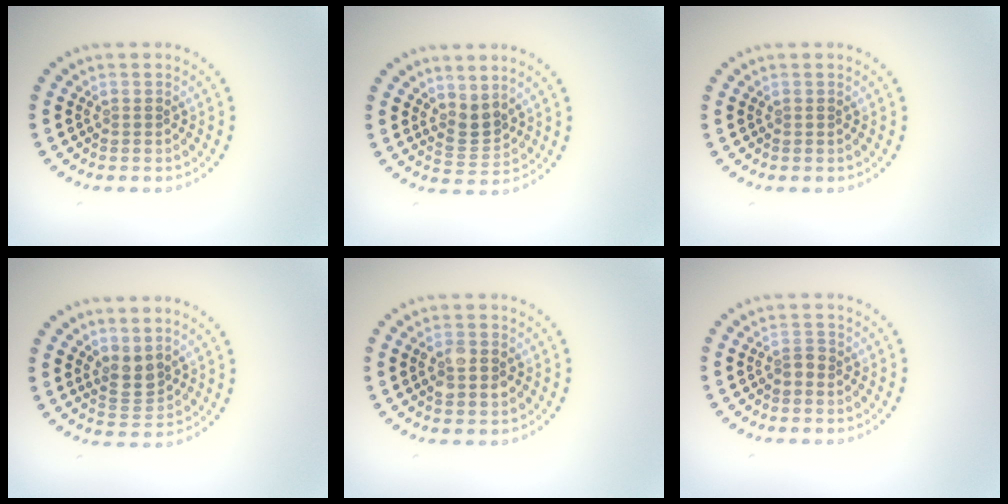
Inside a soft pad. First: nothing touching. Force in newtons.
{"total": 2.2, "press": 1.6, "slide": 1.6}
{"total": 0.0}
{"total": 2.1, "press": 1.7, "slide": 1.1}
{"total": 2.8, "press": 2.8, "slide": 0.2}
{"total": 1.0, "press": 0.9, "slide": 0.4}